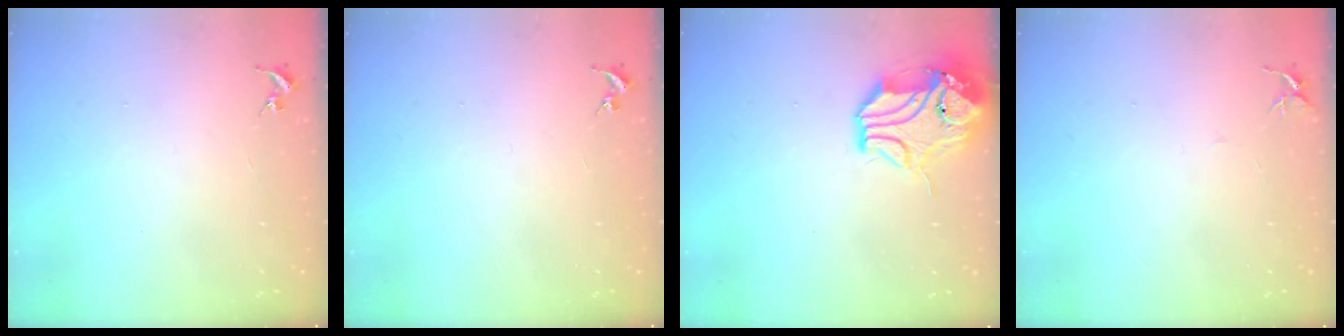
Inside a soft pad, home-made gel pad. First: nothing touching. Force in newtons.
{"total": 0.0}
{"total": 13.3, "press": 13.2, "slide": 2.0}
{"total": 4.5, "press": 4.5, "slide": 0.4}